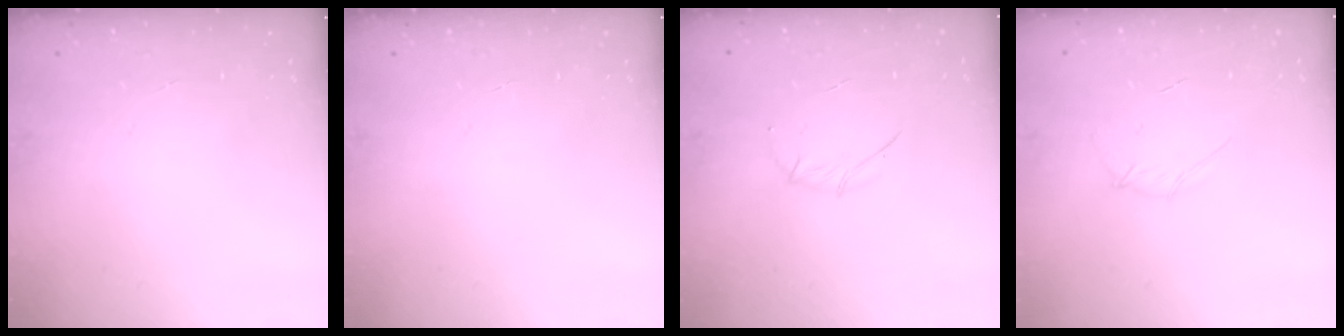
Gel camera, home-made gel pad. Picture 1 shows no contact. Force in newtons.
{"total": 0.0}
{"total": 3.9, "press": 3.8, "slide": 0.8}
{"total": 4.2, "press": 4.2, "slide": 0.8}